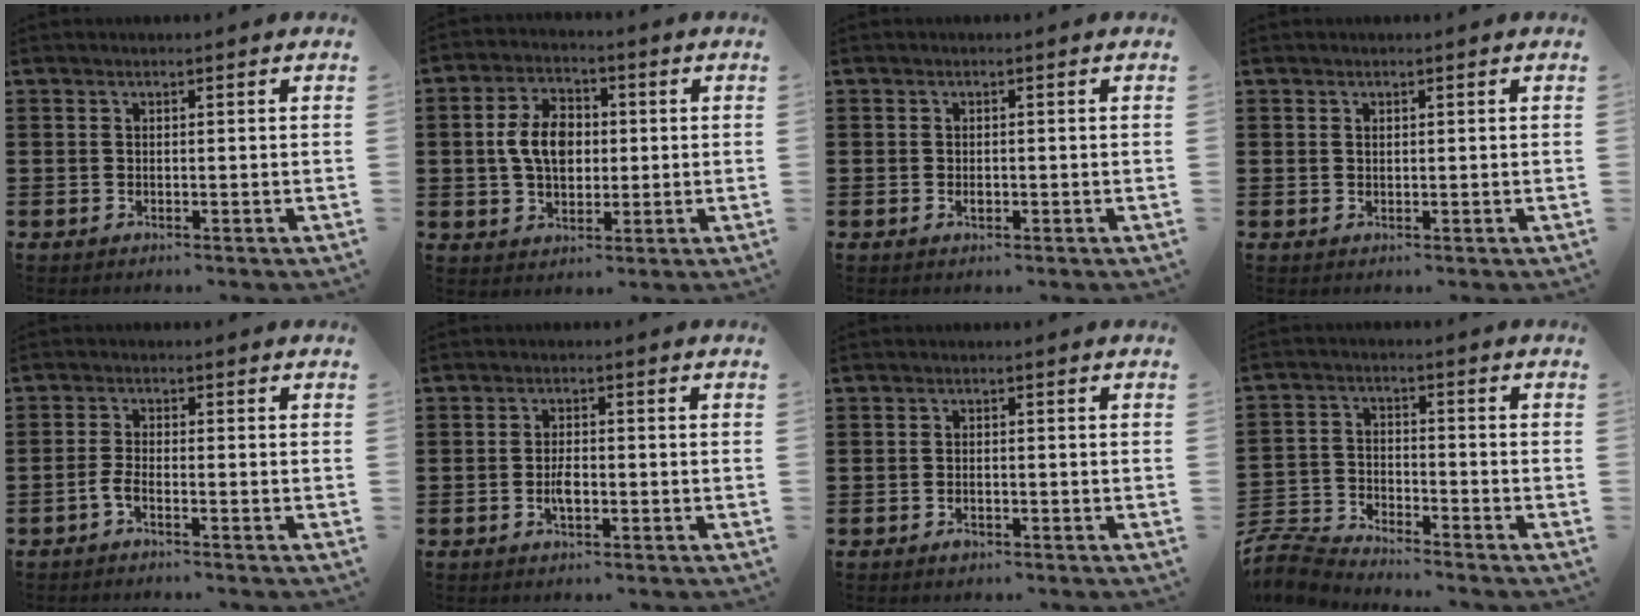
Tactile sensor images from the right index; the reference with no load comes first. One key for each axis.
{"total": 7.6, "fx": 0.4, "fy": 5.0, "fz": 5.7, "tx": -0.123, "ty": 0.012, "tz": 0.000}
{"total": 1.0, "fx": -0.3, "fy": 0.5, "fz": 0.8, "tx": -0.015, "ty": -0.002, "tz": -0.004}
{"total": 0.6, "fx": 0.3, "fy": 0.4, "fz": 0.3, "tx": -0.007, "ty": 0.002, "tz": 0.006}
{"total": 2.1, "fx": -1.3, "fy": 0.4, "fz": 1.6, "tx": -0.037, "ty": -0.001, "tz": -0.025}
{"total": 2.8, "fx": -0.8, "fy": 1.1, "fz": 2.4, "tx": -0.045, "ty": 0.001, "tz": -0.013}
{"total": 1.2, "fx": -0.8, "fy": 0.6, "fz": 0.7, "tx": -0.016, "ty": -0.002, "tz": -0.015}
{"total": 5.4, "fx": -5.3, "fy": 0.8, "fz": 0.5, "tx": -0.036, "ty": 0.000, "tz": -0.114}